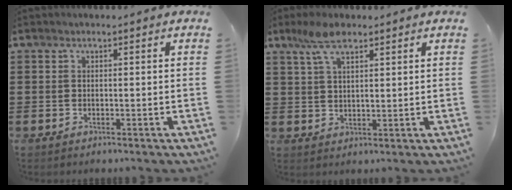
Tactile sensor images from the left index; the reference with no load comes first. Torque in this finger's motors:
{"motor_torque": [1.19, -0.96, 0.26, 0.12]}